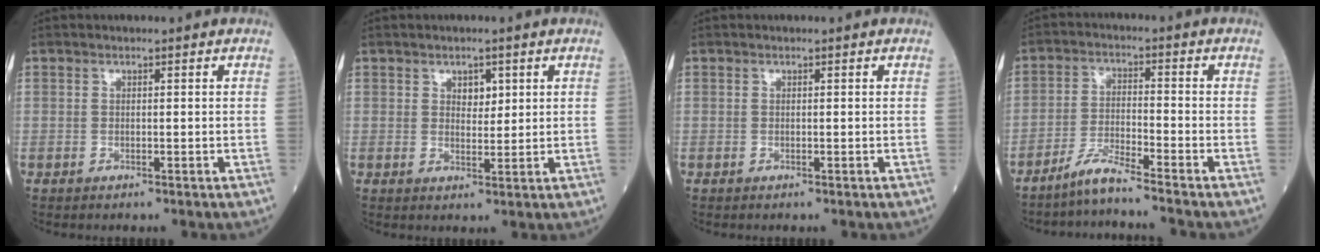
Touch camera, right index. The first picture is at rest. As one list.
[{"total": 2.6, "force": [1.2, 1.5, 1.7], "torque": [-0.020, -0.001, 0.018]}, {"total": 0.0}, {"total": 4.7, "force": [-4.3, -0.8, 1.8], "torque": [-0.040, -0.023, -0.087]}]